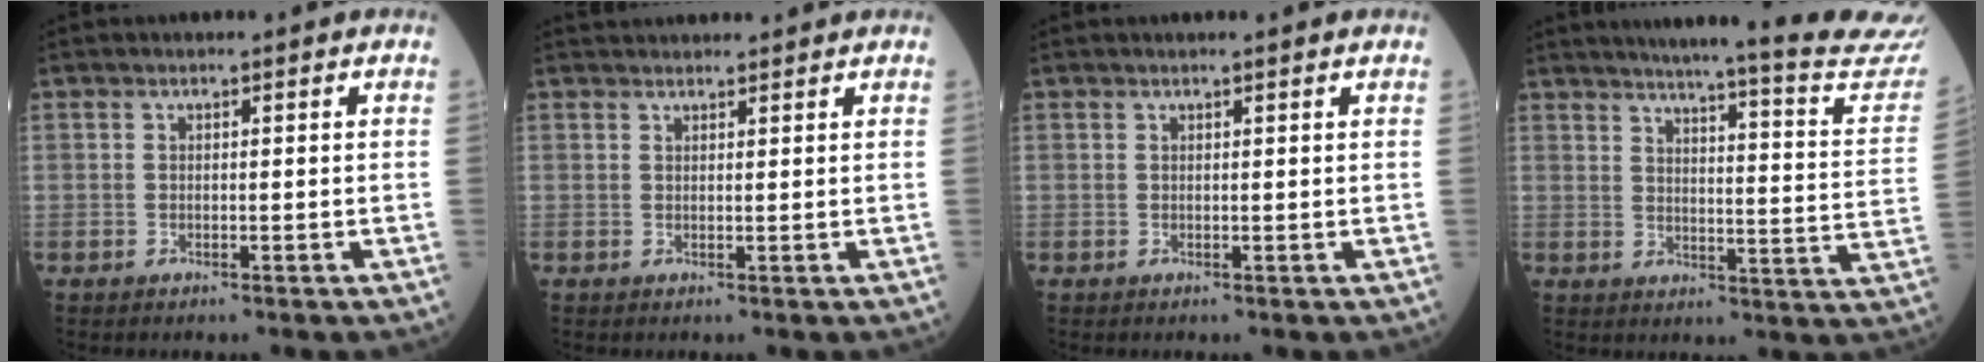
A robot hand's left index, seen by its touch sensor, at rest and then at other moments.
{"total": 4.9, "force": [4.7, 0.5, 1.0], "torque": [-0.011, 0.036, 0.065]}
{"total": 1.3, "force": [1.2, -0.2, 0.6], "torque": [-0.013, 0.006, 0.018]}
{"total": 23.4, "force": [21.9, -1.4, 8.4], "torque": [-0.117, -0.108, 0.253]}